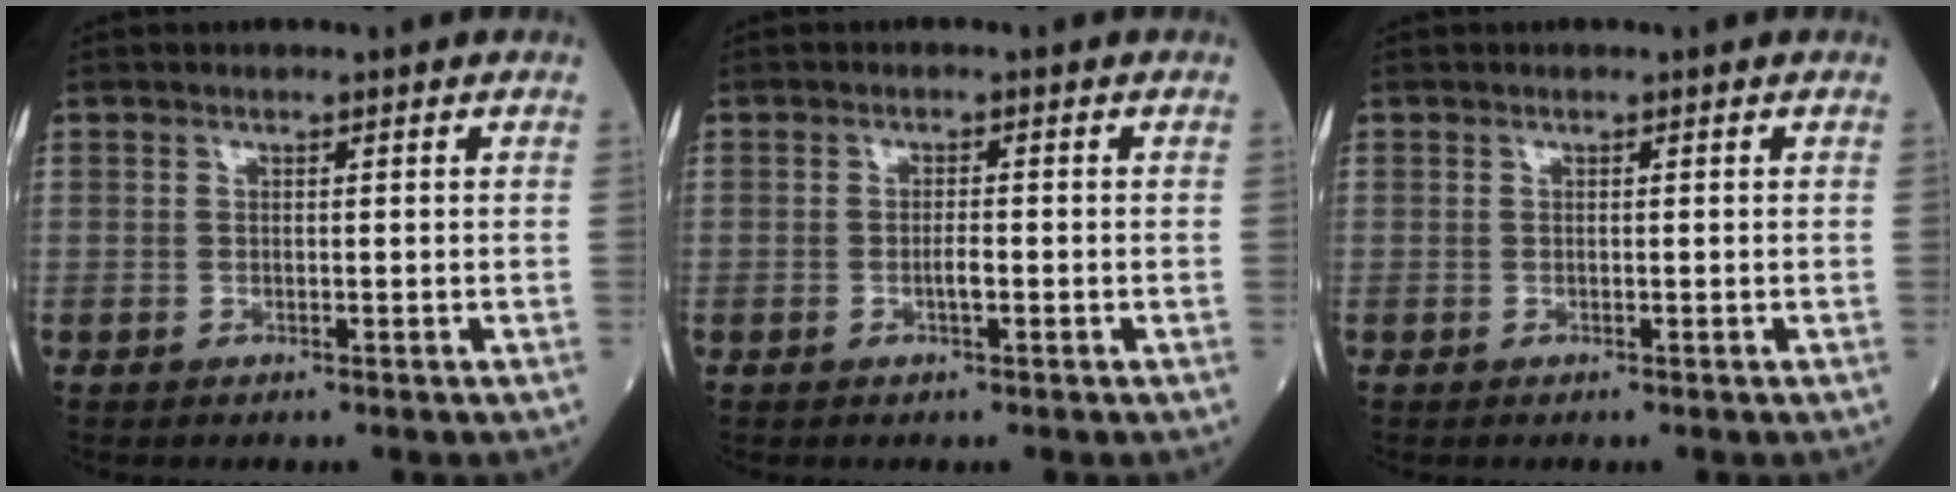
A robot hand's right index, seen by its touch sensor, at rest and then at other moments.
{"total": 1.6, "force": [-0.5, 0.3, 1.5], "torque": [-0.028, 0.002, -0.007]}
{"total": 0.0}